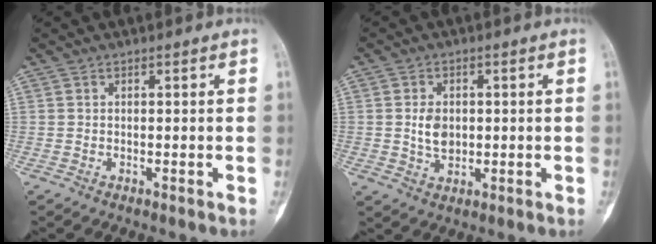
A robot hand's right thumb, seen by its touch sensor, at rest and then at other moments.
{"total": 4.7, "force": [0.2, 3.5, 3.2], "torque": [-0.042, -0.002, 0.008]}